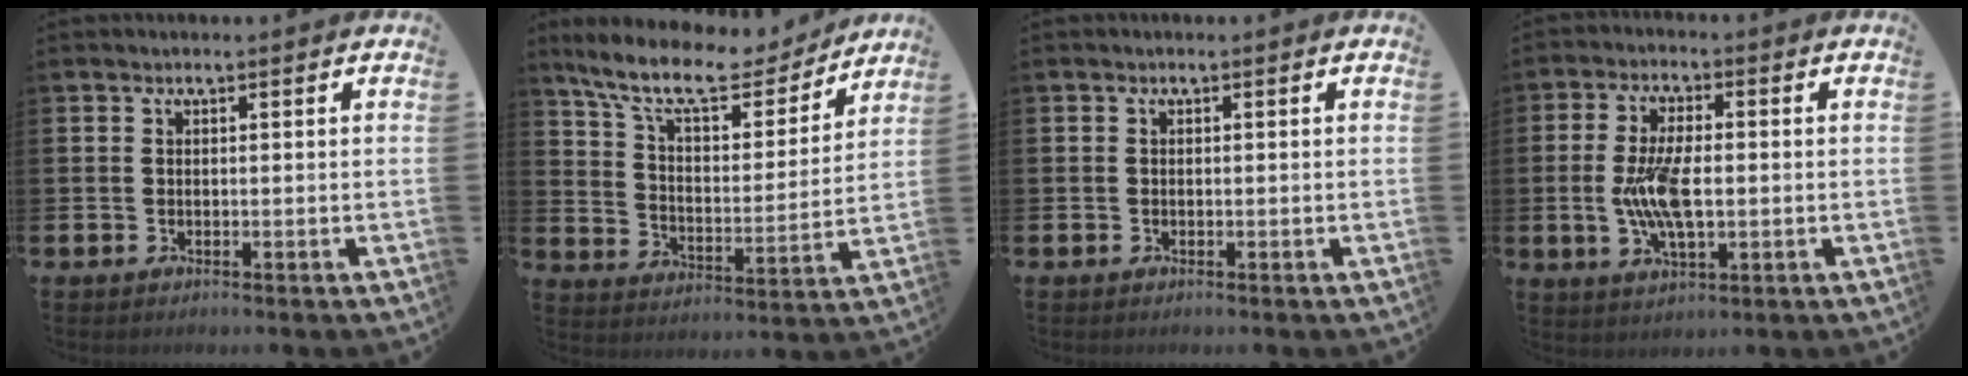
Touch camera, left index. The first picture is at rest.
{"total": 11.1, "force": [9.6, 3.2, 4.8], "torque": [-0.126, -0.056, 0.166]}
{"total": 0.0}
{"total": 7.6, "force": [-0.3, 3.2, 6.9], "torque": [-0.148, -0.004, -0.014]}